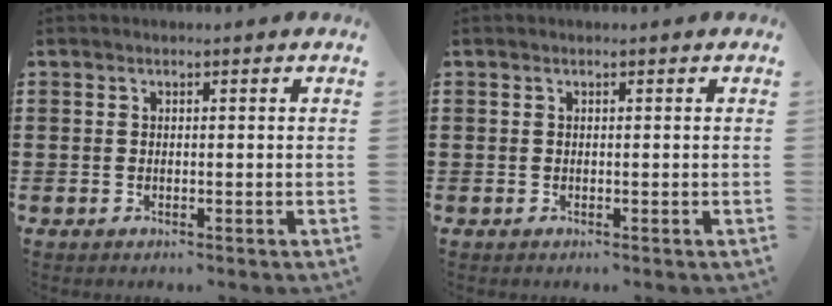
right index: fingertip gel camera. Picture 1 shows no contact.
{"total": 0.0}